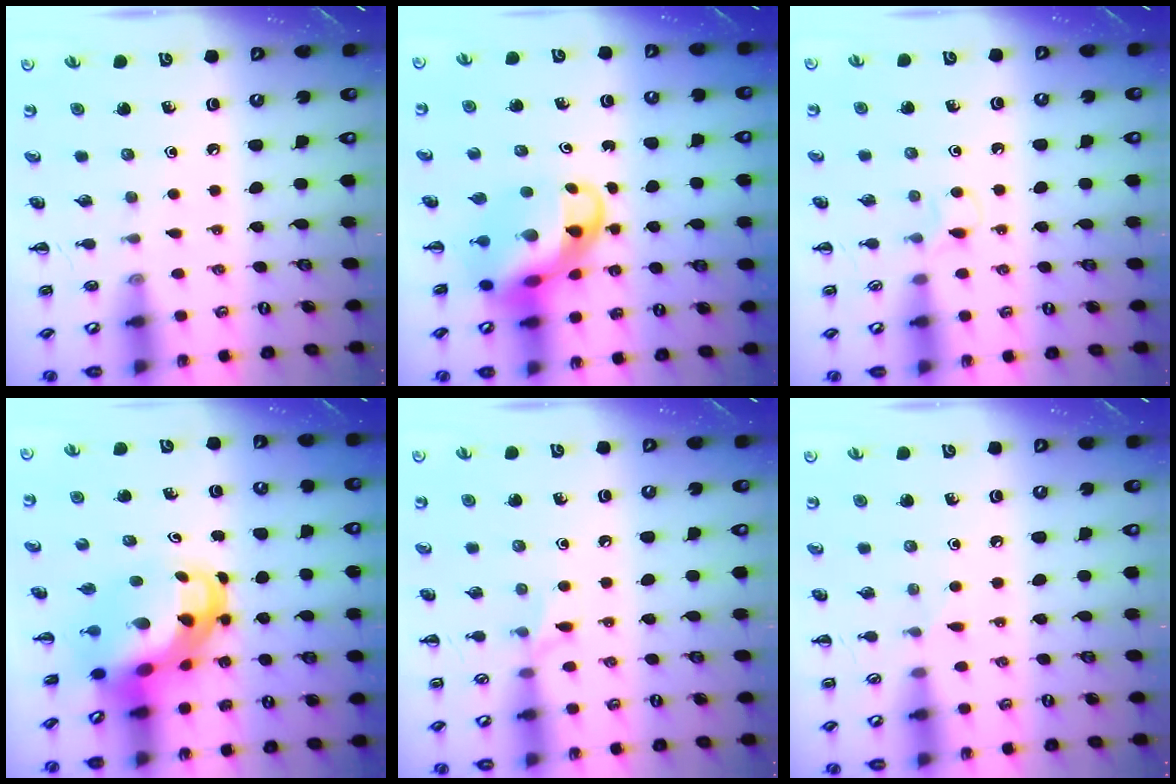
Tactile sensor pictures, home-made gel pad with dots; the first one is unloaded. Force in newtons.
{"total": 6.7, "press": 6.4, "slide": 1.8}
{"total": 3.4, "press": 3.1, "slide": 1.3}
{"total": 6.5, "press": 6.3, "slide": 1.8}
{"total": 5.4, "press": 5.0, "slide": 2.0}
{"total": 3.8, "press": 3.6, "slide": 1.4}